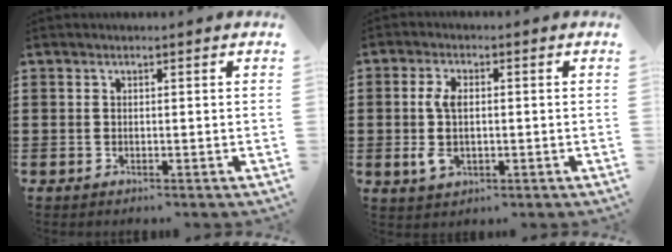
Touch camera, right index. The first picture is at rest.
{"total": 5.2, "force": [-0.4, 2.9, 4.4], "torque": [-0.103, 0.000, -0.014]}